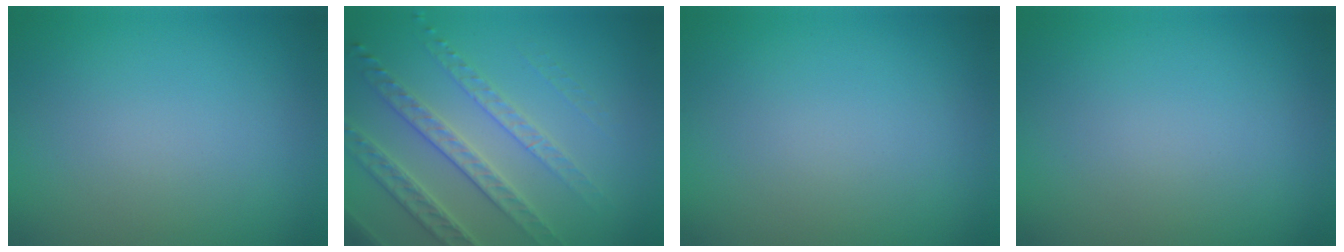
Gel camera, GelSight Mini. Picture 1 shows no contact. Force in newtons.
{"total": 4.4, "press": 3.9, "slide": 2.1}
{"total": 0.0}
{"total": 0.0}